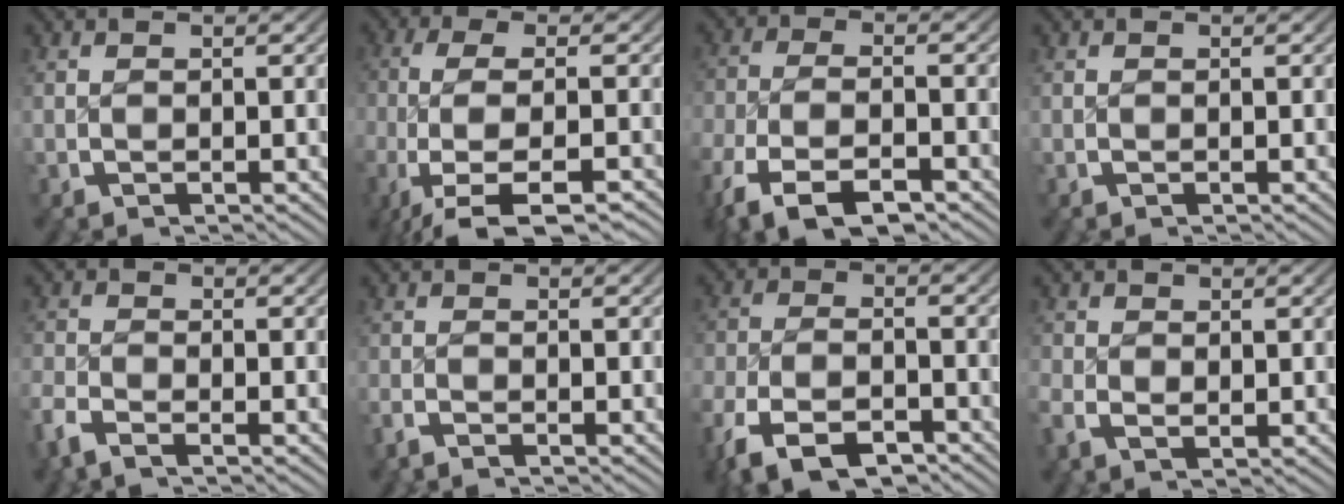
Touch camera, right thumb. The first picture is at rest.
{"total": 9.6, "force": [-3.5, 4.6, 7.6], "torque": [-0.177, -0.031, -0.033]}
{"total": 8.0, "force": [-5.2, 3.7, 4.9], "torque": [-0.115, -0.025, -0.068]}
{"total": 0.0}
{"total": 2.4, "force": [-1.7, 1.1, 1.1], "torque": [-0.027, -0.005, -0.038]}
{"total": 1.3, "force": [-1.1, 0.5, 0.3], "torque": [-0.005, -0.003, -0.027]}
{"total": 6.7, "force": [-4.5, 3.3, 3.7], "torque": [-0.076, -0.019, -0.066]}
{"total": 2.0, "force": [-0.4, 1.6, 1.1], "torque": [-0.027, -0.010, -0.003]}